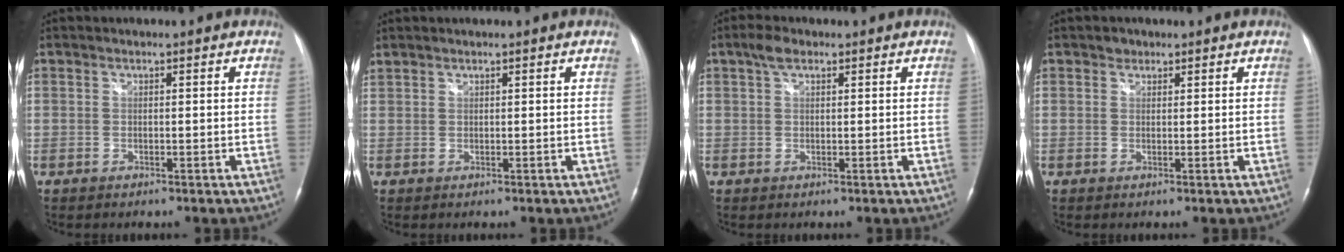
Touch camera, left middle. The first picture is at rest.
{"total": 1.0, "force": [0.9, 0.0, 0.2], "torque": [-0.017, 0.016, 0.027]}
{"total": 2.5, "force": [1.6, 1.1, 1.6], "torque": [-0.036, 0.012, 0.031]}
{"total": 1.2, "force": [0.9, 0.8, 0.2], "torque": [0.000, -0.002, 0.011]}